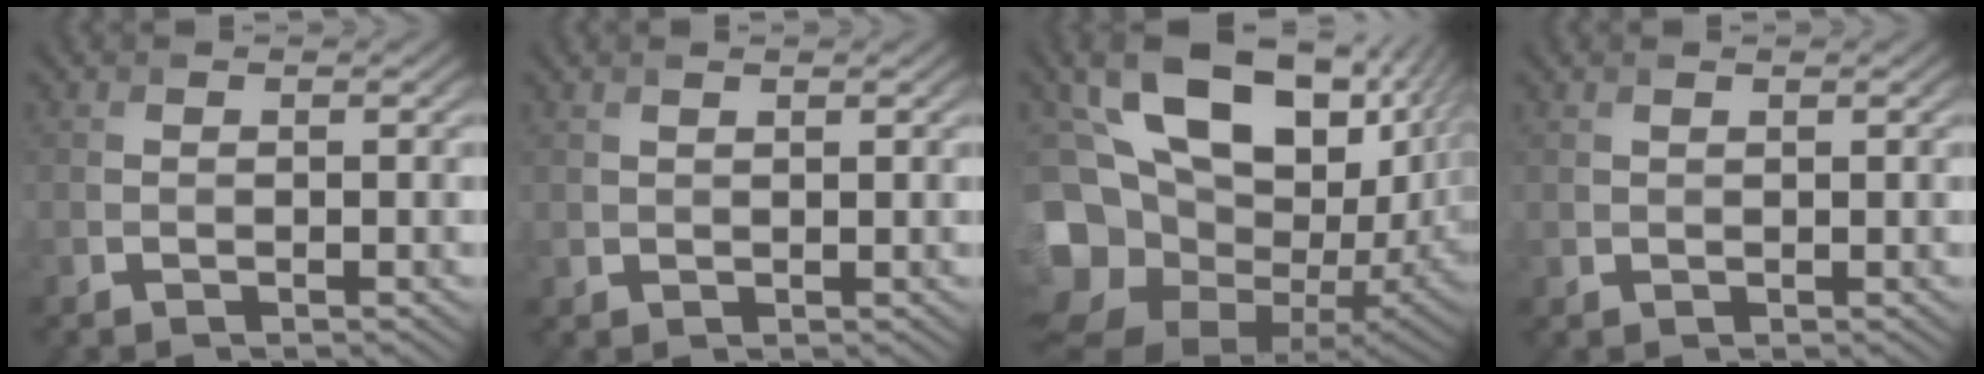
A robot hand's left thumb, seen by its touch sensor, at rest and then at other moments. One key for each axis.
{"total": 0.9, "fx": 0.9, "fy": 0.2, "fz": 0.2, "tx": -0.010, "ty": -0.001, "tz": 0.021}
{"total": 18.7, "fx": 2.2, "fy": 13.1, "fz": 13.1, "tx": -0.259, "ty": -0.030, "tz": 0.084}
{"total": 0.6, "fx": 0.6, "fy": 0.2, "fz": 0.1, "tx": -0.008, "ty": -0.002, "tz": 0.013}